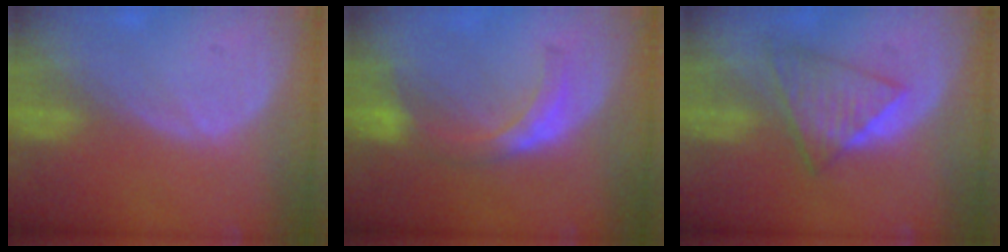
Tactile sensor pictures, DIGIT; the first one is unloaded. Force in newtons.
{"total": 5.8, "press": 5.6, "slide": 1.5}
{"total": 6.0, "press": 5.9, "slide": 0.7}